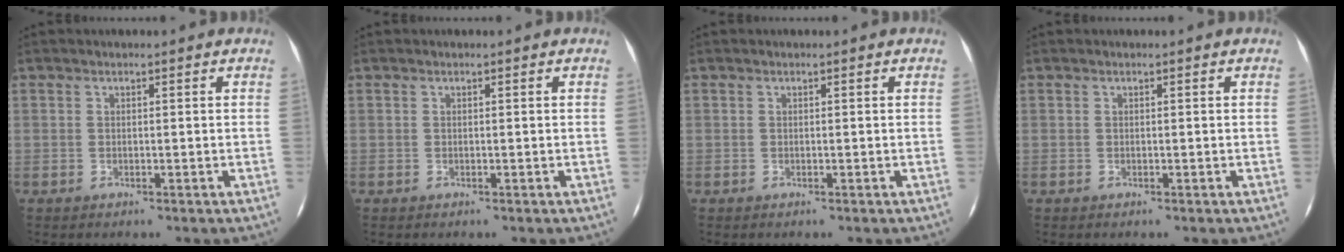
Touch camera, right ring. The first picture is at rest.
{"total": 0.0}
{"total": 0.0}
{"total": 0.0}